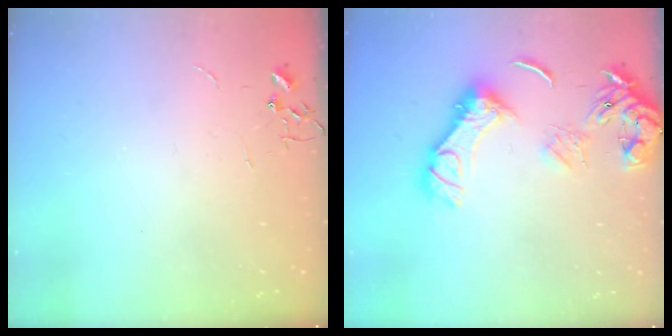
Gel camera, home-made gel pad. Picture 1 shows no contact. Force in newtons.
{"total": 14.9, "press": 14.8, "slide": 1.8}